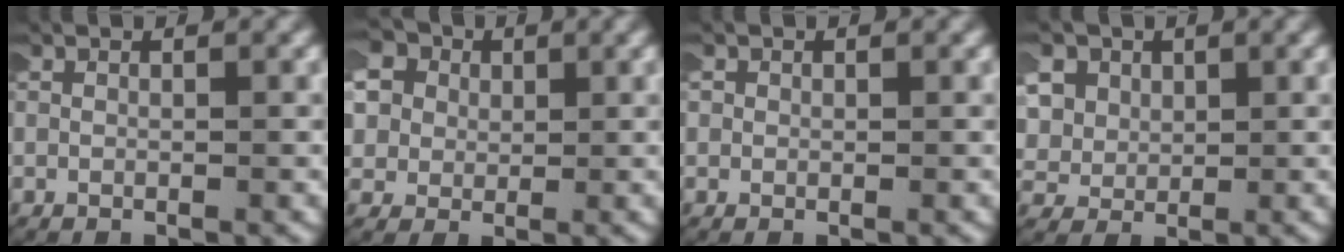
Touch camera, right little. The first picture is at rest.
{"total": 9.1, "force": [2.9, 7.7, 3.8], "torque": [-0.117, -0.005, 0.038]}
{"total": 0.8, "force": [0.1, 0.7, -0.1], "torque": [-0.001, 0.003, -0.003]}
{"total": 6.9, "force": [2.2, 5.8, 3.0], "torque": [-0.085, 0.000, 0.029]}